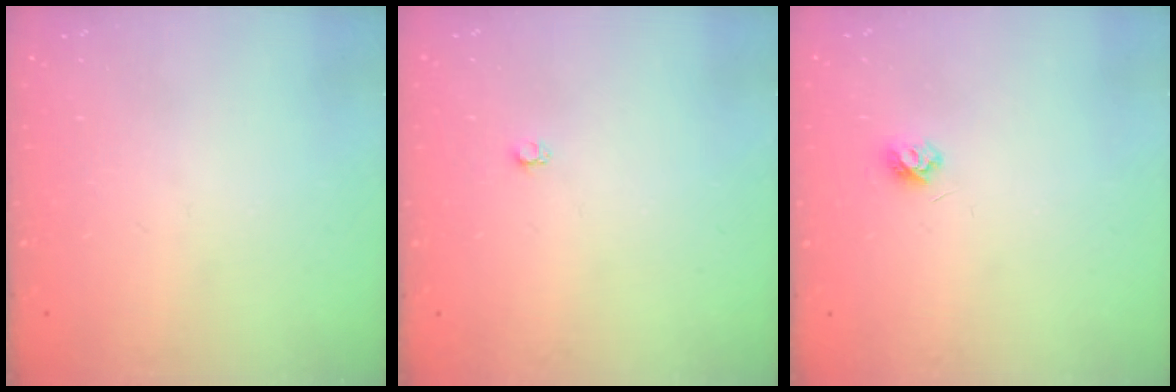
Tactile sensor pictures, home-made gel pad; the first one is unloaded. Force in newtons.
{"total": 2.2, "press": 2.2, "slide": 0.3}
{"total": 4.4, "press": 4.3, "slide": 0.5}